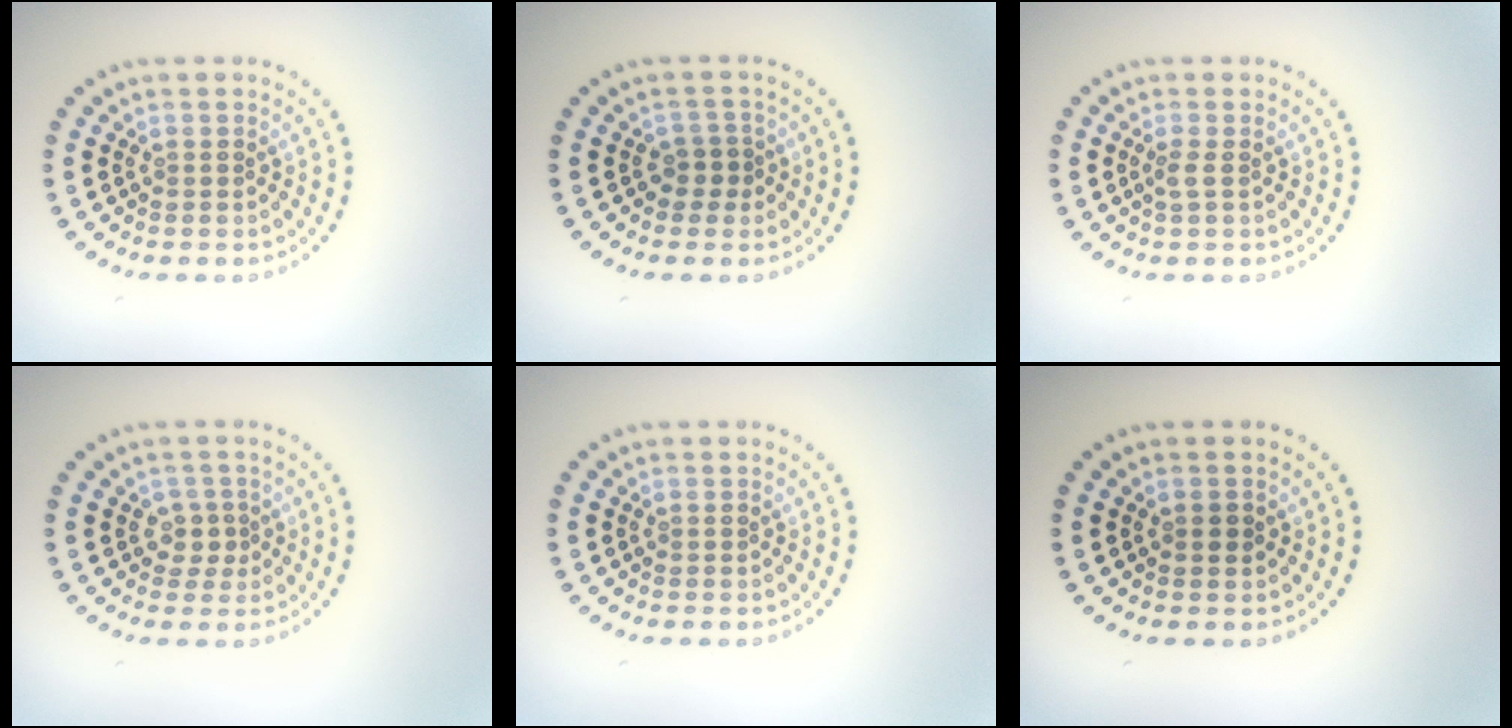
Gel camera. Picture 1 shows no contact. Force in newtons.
{"total": 1.7, "press": 1.4, "slide": 0.9}
{"total": 0.9, "press": 0.7, "slide": 0.6}
{"total": 1.6, "press": 1.1, "slide": 1.1}
{"total": 0.0}
{"total": 0.8, "press": 0.8, "slide": 0.1}